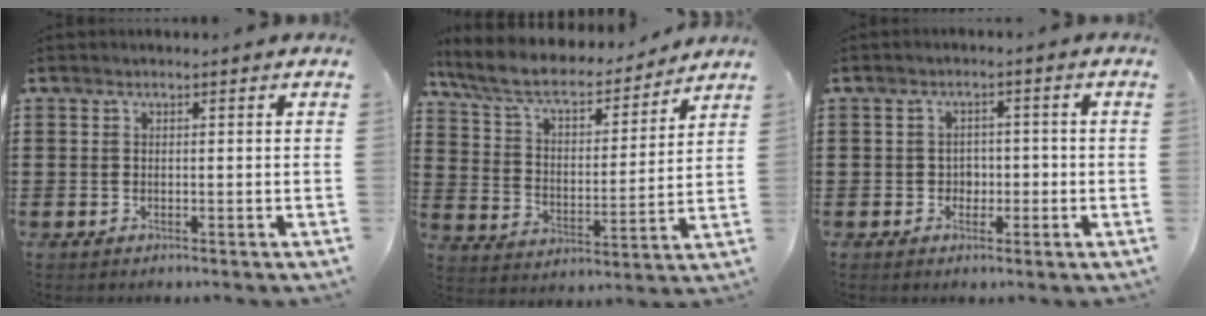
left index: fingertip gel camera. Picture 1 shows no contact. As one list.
[{"total": 8.1, "force": [6.8, 2.2, 4.0], "torque": [-0.105, -0.039, 0.114]}, {"total": 2.1, "force": [-0.5, 1.9, 0.9], "torque": [-0.025, 0.006, -0.015]}]